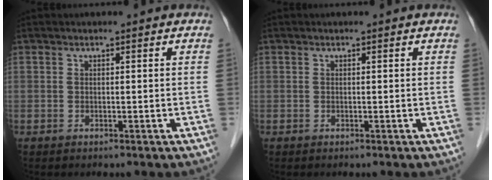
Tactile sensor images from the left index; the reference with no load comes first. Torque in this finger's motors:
{"motor_torque": [0.00, 0.00, 0.00, 0.00]}